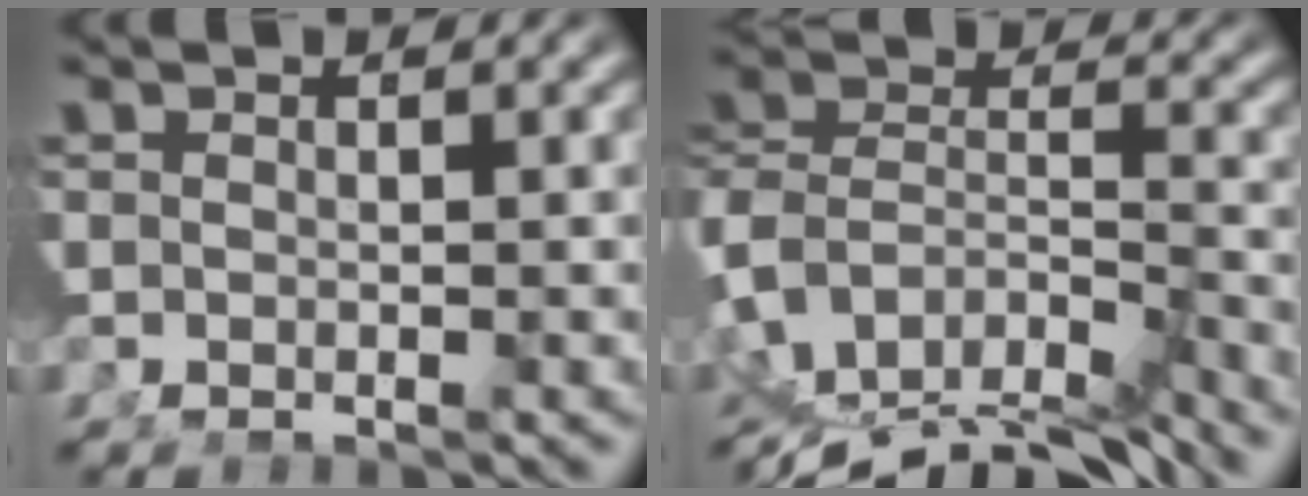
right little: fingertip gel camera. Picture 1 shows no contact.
{"total": 14.8, "force": [-6.6, 11.7, 6.2], "torque": [-0.166, -0.078, -0.101]}